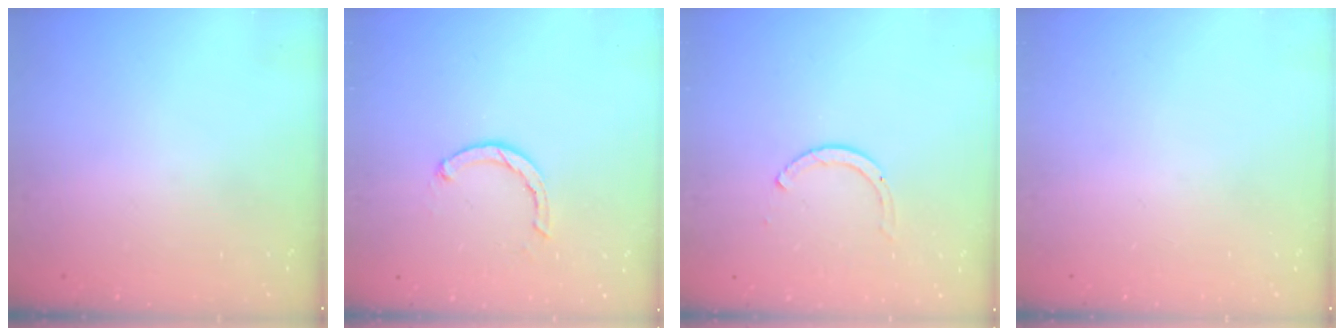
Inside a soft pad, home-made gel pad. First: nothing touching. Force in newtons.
{"total": 2.3, "press": 2.3, "slide": 0.3}
{"total": 2.6, "press": 2.6, "slide": 0.3}
{"total": 0.0}